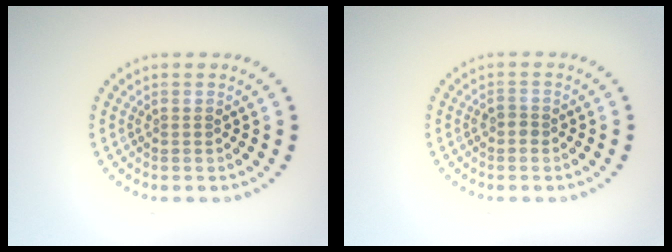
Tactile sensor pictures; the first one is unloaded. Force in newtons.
{"total": 1.0, "press": 0.9, "slide": 0.4}